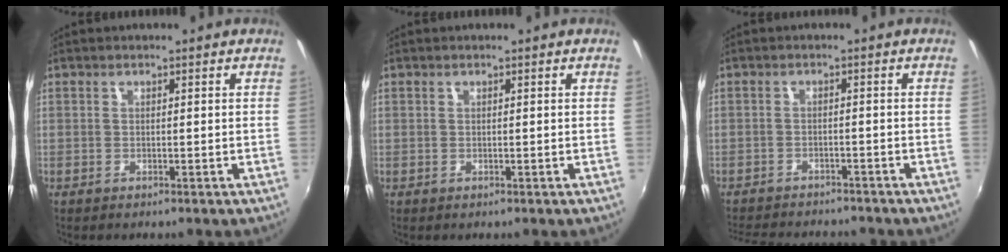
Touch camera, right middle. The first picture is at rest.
{"total": 0.0}
{"total": 11.1, "force": [-9.9, 3.1, 3.8], "torque": [-0.093, -0.012, -0.148]}